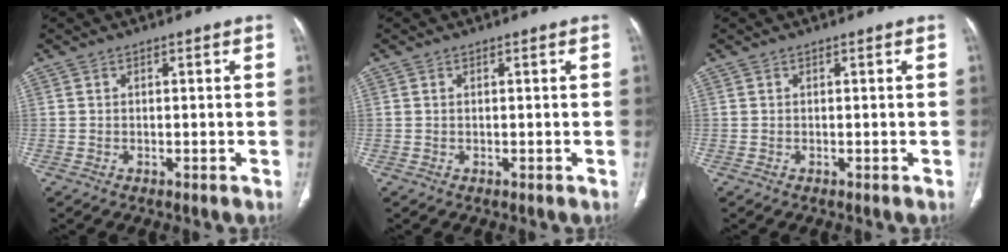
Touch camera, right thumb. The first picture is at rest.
{"total": 0.0}
{"total": 0.0}